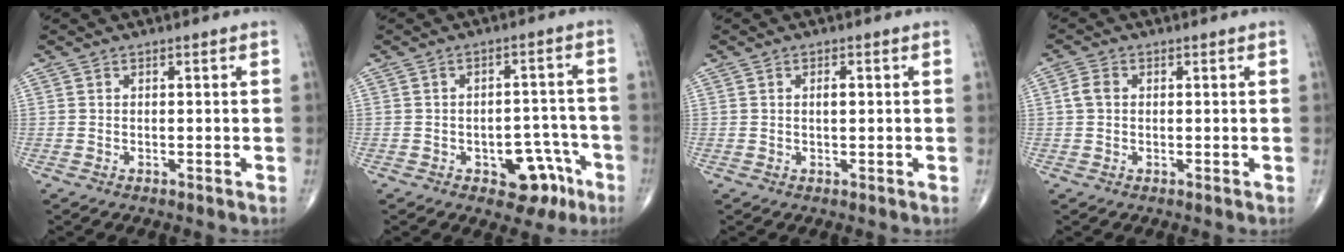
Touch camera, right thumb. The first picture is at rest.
{"total": 8.6, "force": [-4.3, 5.1, 5.4], "torque": [-0.031, 0.040, -0.050]}
{"total": 1.6, "force": [0.2, 0.8, 1.4], "torque": [-0.025, 0.002, 0.003]}
{"total": 2.7, "force": [0.3, 2.0, 1.7], "torque": [-0.038, 0.008, 0.004]}